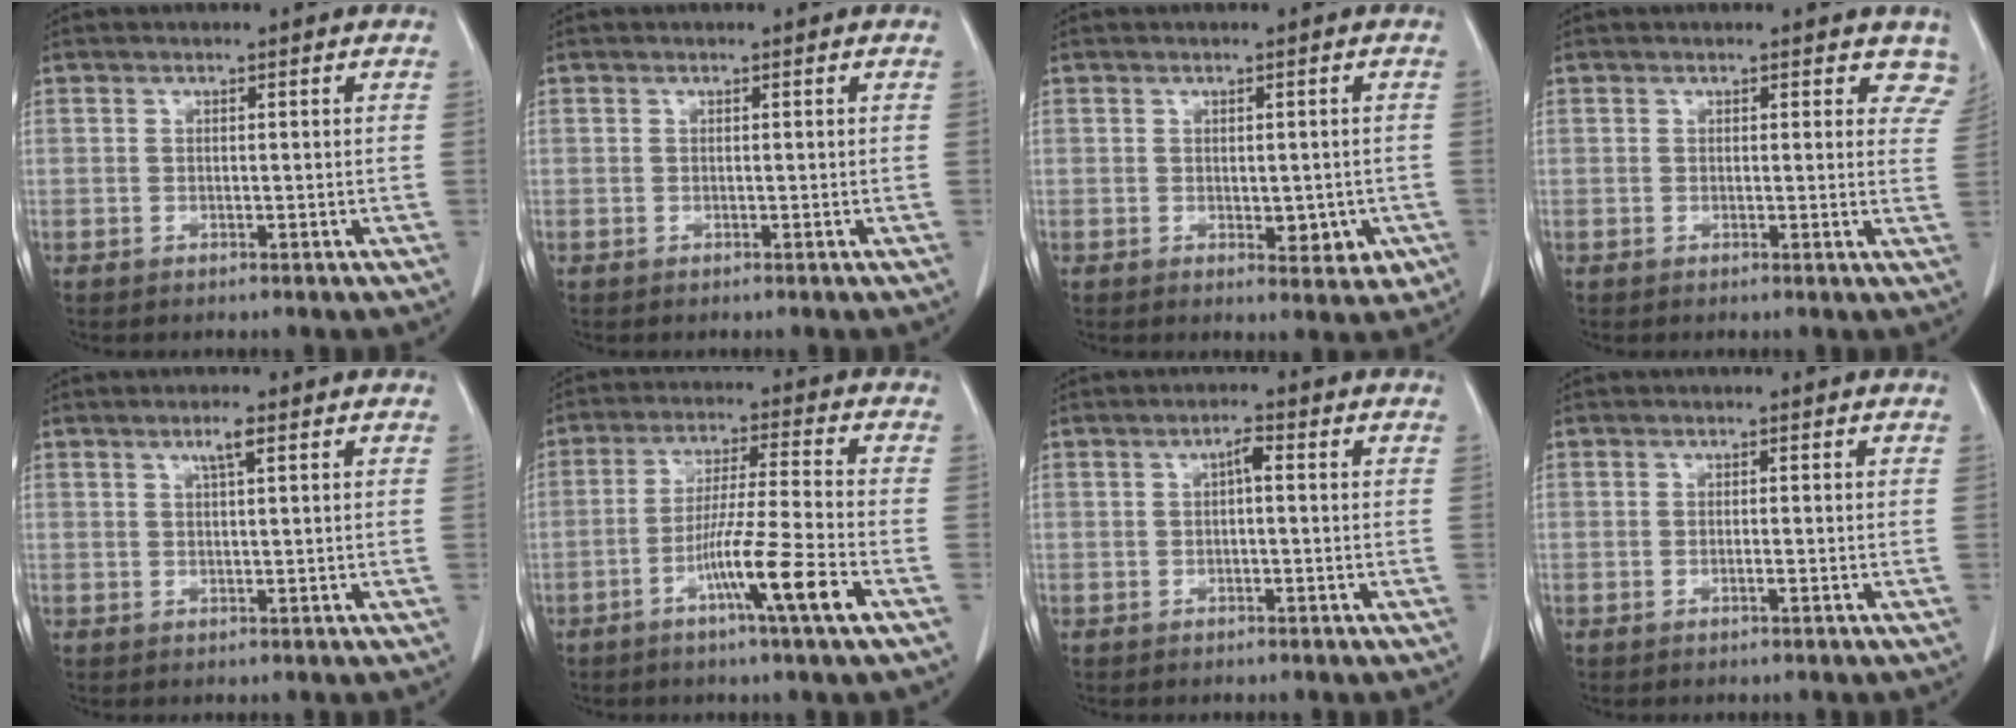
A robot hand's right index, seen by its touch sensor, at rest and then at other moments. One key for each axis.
{"total": 0.0}
{"total": 4.5, "fx": -1.0, "fy": 2.4, "fz": 3.6, "tx": -0.027, "ty": -0.001, "tz": -0.001}
{"total": 4.8, "fx": 4.3, "fy": 2.2, "fz": 0.8, "tx": 0.026, "ty": -0.012, "tz": 0.019}
{"total": 2.1, "fx": 1.0, "fy": 0.1, "fz": 1.8, "tx": -0.035, "ty": 0.001, "tz": 0.018}
{"total": 10.5, "fx": -4.8, "fy": -1.4, "fz": 9.3, "tx": -0.161, "ty": -0.014, "tz": -0.088}
{"total": 1.8, "fx": 0.2, "fy": 0.5, "fz": 1.8, "tx": -0.031, "ty": 0.005, "tz": 0.003}
{"total": 0.6, "fx": -0.2, "fy": -0.1, "fz": 0.6, "tx": -0.008, "ty": 0.002, "tz": 0.000}